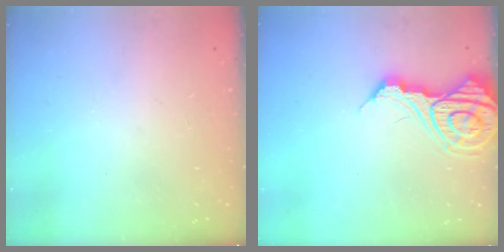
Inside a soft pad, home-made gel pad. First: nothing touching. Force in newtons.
{"total": 13.6, "press": 13.5, "slide": 1.4}